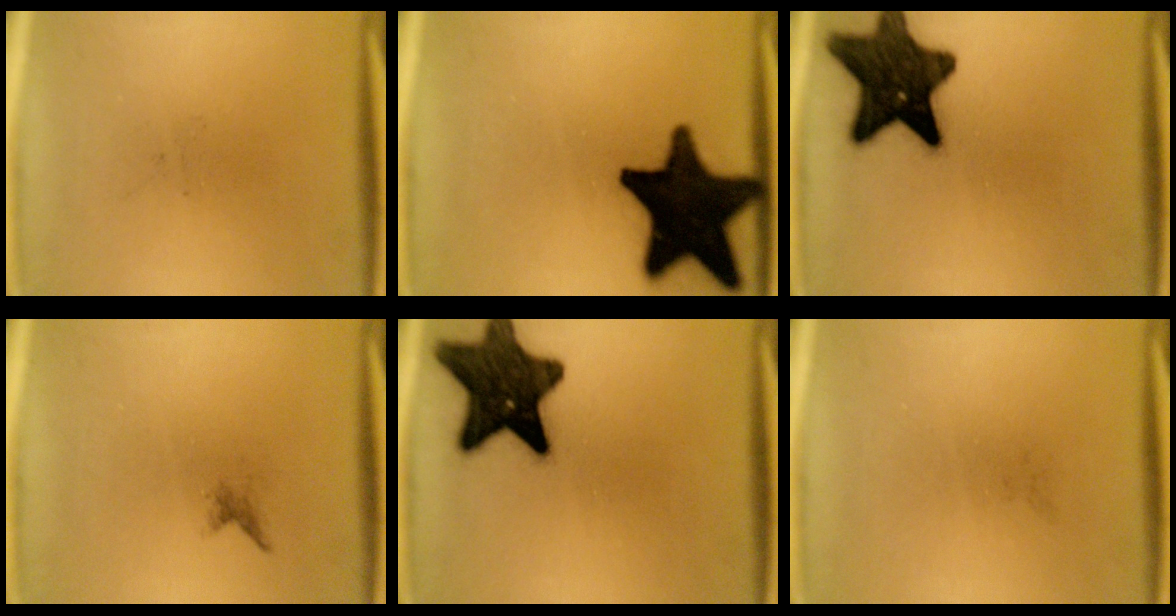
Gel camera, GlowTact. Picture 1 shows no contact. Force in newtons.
{"total": 20.2}
{"total": 15.7}
{"total": 0.7}
{"total": 15.7}
{"total": 0.0}